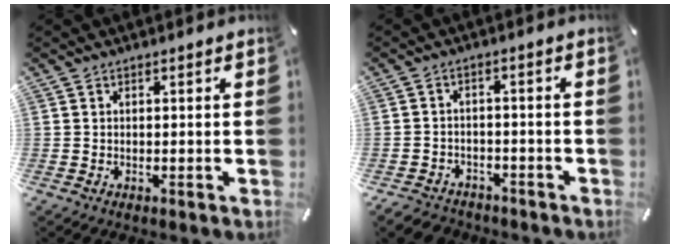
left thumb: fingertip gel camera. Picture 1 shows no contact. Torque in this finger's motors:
{"motor_torque": [0.16, 2.56, 0.58, 0.56, 0.17]}